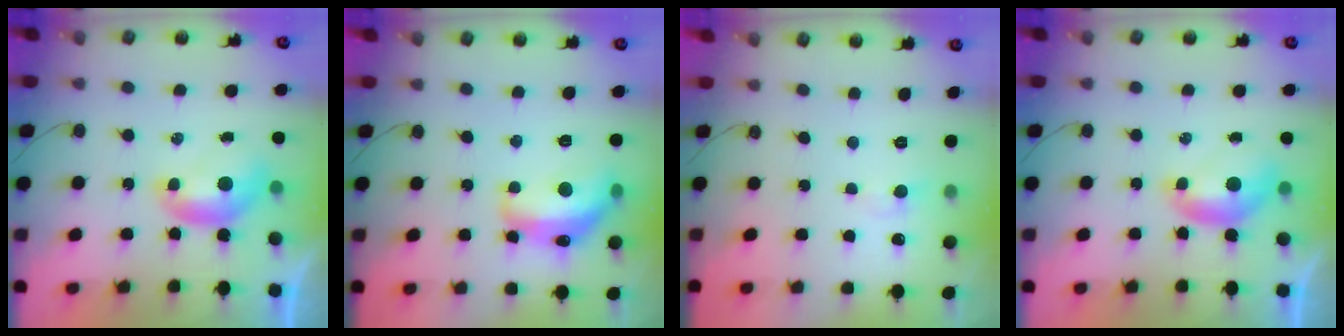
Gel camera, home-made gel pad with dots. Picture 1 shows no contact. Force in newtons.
{"total": 10.2, "press": 10.1, "slide": 0.6}
{"total": 0.8, "press": 0.5, "slide": 0.6}
{"total": 0.8, "press": 0.6, "slide": 0.5}